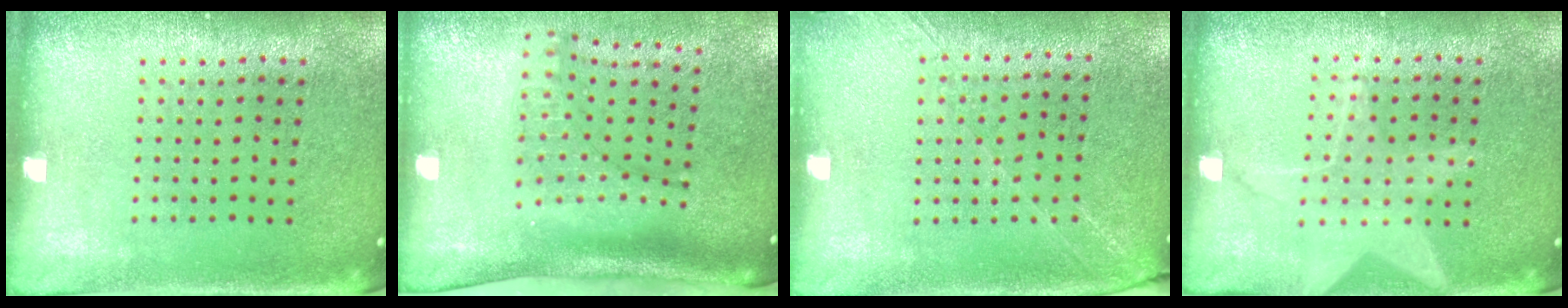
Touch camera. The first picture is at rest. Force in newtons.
{"total": 1.8, "press": 1.4, "slide": 1.1}
{"total": 1.3, "press": 1.2, "slide": 0.4}
{"total": 1.4, "press": 1.3, "slide": 0.4}